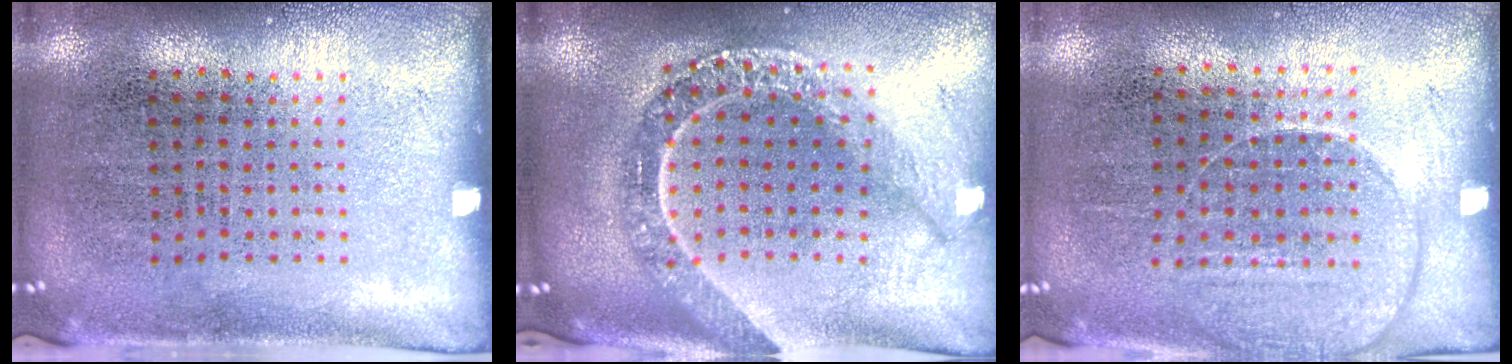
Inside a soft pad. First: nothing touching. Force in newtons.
{"total": 2.4, "press": 2.0, "slide": 1.3}
{"total": 1.4, "press": 1.3, "slide": 0.6}